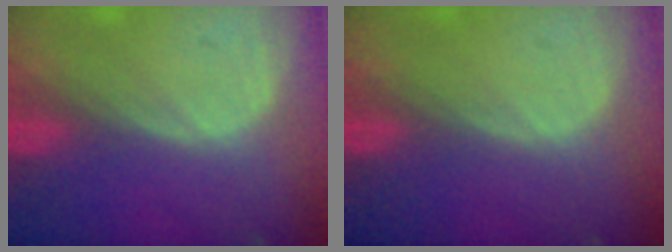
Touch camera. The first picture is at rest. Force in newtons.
{"total": 0.0}